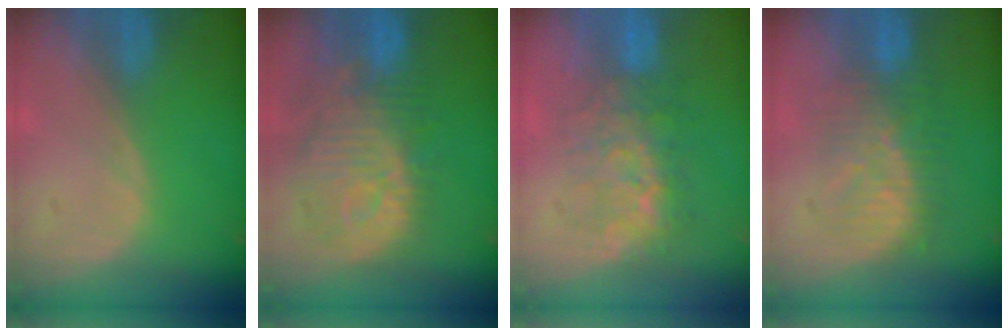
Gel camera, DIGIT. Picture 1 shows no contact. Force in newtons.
{"total": 12.7, "press": 11.3, "slide": 5.8}
{"total": 7.9, "press": 7.6, "slide": 2.3}
{"total": 8.1, "press": 7.9, "slide": 1.6}